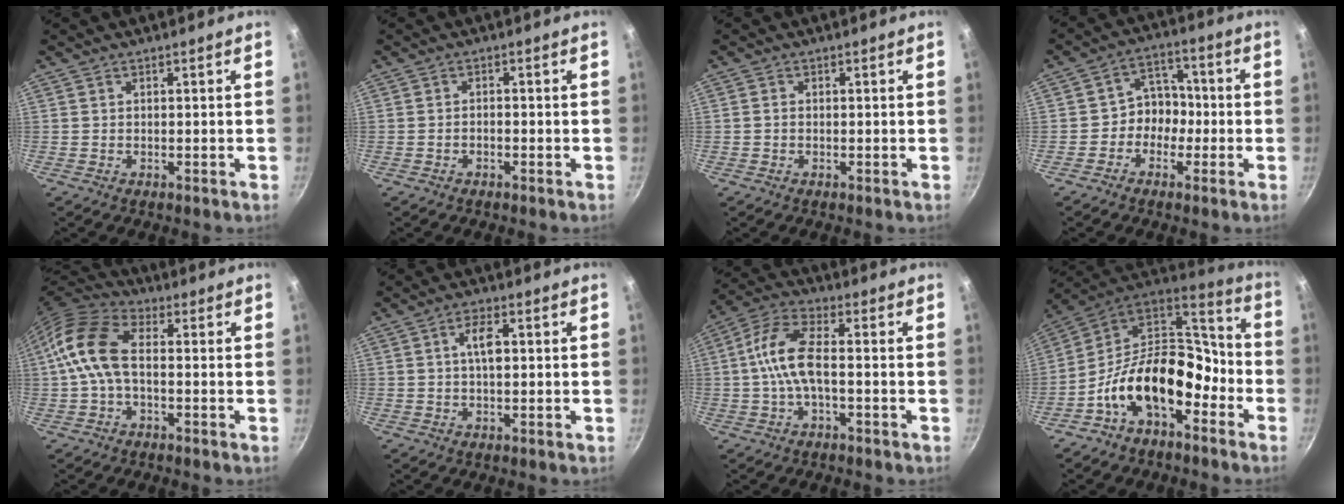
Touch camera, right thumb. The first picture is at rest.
{"total": 1.2, "force": [-0.7, 0.6, 0.7], "torque": [-0.013, 0.011, -0.014]}
{"total": 0.8, "force": [-0.2, 0.6, 0.4], "torque": [-0.007, 0.004, -0.004]}
{"total": 6.6, "force": [-1.9, 5.6, 2.9], "torque": [0.007, 0.033, -0.041]}
{"total": 10.9, "force": [-0.6, 6.3, 8.9], "torque": [-0.176, 0.037, -0.030]}
{"total": 4.4, "force": [0.6, 1.8, 4.0], "torque": [-0.071, 0.008, 0.006]}
{"total": 9.3, "force": [-1.2, 4.0, 8.3], "torque": [-0.177, 0.031, -0.035]}
{"total": 19.1, "force": [-6.9, 11.8, 13.4], "torque": [-0.191, 0.075, -0.136]}